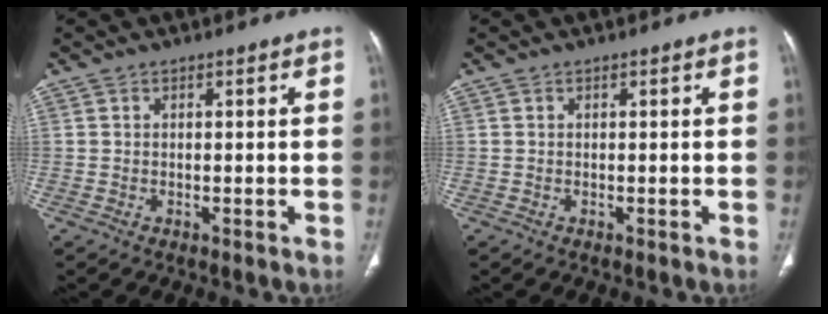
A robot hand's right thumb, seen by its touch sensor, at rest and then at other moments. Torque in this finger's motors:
{"motor_torque": [0.02, 0.02, 0.00, 0.00, 0.01]}